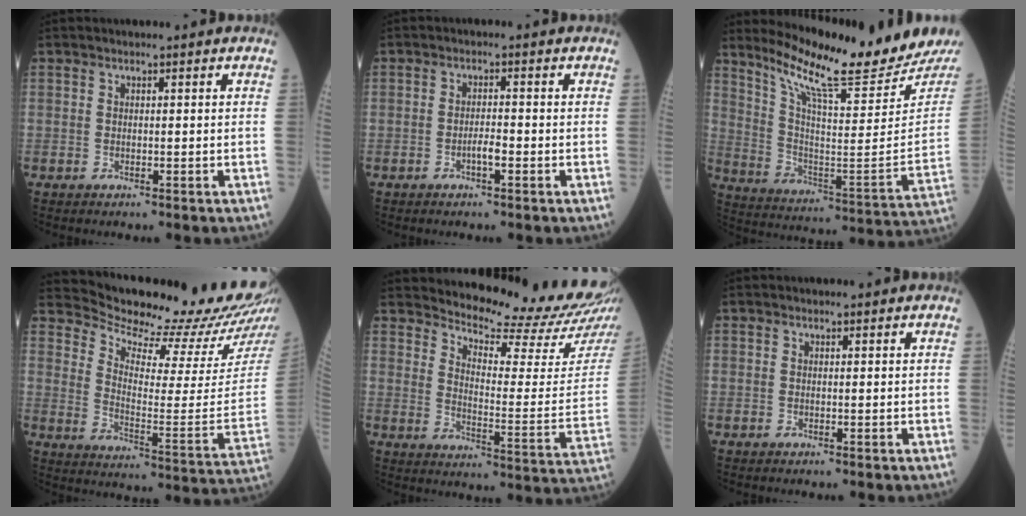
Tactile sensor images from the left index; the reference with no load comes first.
{"total": 1.9, "force": [-1.0, 0.3, 1.7], "torque": [-0.029, 0.002, -0.018]}
{"total": 20.6, "force": [18.9, 0.3, 8.2], "torque": [-0.153, -0.092, 0.278]}
{"total": 18.9, "force": [18.4, -0.3, 4.2], "torque": [-0.085, -0.116, 0.242]}
{"total": 16.9, "force": [16.0, -0.3, 5.4], "torque": [-0.092, -0.099, 0.203]}
{"total": 0.0}